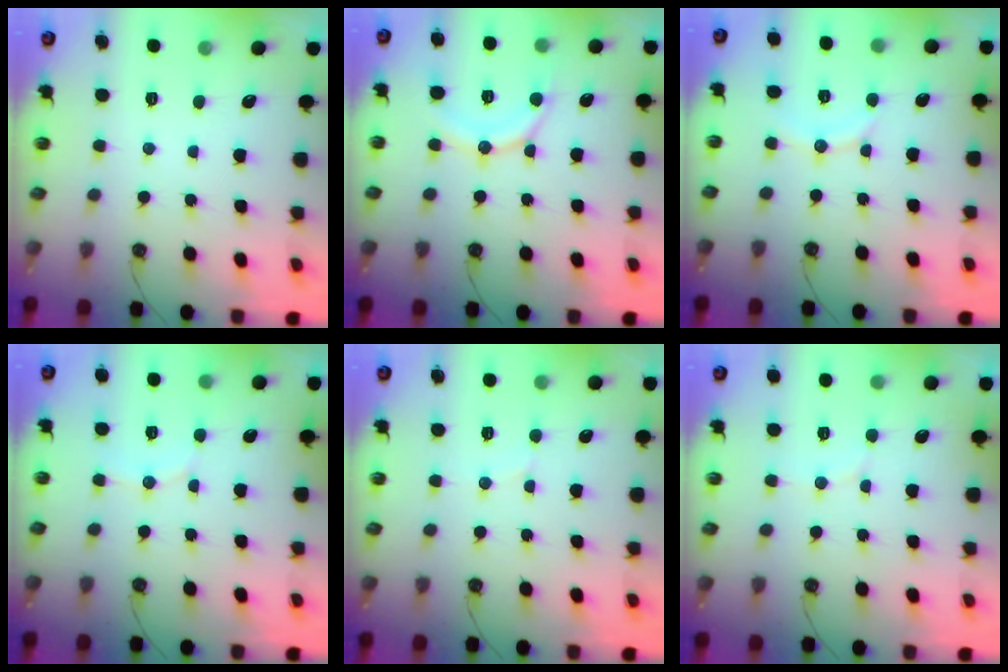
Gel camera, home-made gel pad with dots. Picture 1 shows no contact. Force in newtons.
{"total": 12.3, "press": 12.2, "slide": 1.2}
{"total": 7.0, "press": 7.0, "slide": 0.2}
{"total": 6.3, "press": 6.1, "slide": 1.5}
{"total": 4.6, "press": 4.6, "slide": 0.4}
{"total": 3.9, "press": 3.7, "slide": 1.0}